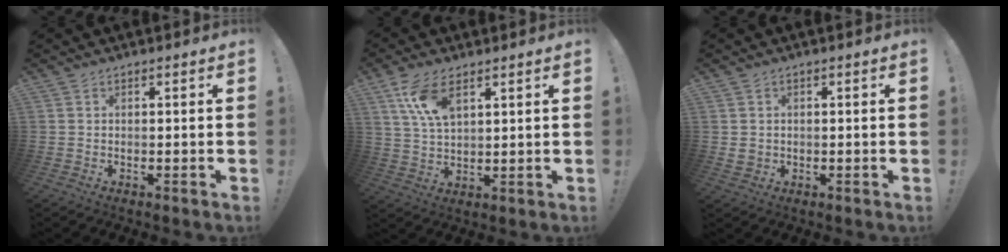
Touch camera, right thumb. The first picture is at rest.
{"total": 9.8, "force": [5.3, 4.4, 6.9], "torque": [-0.132, -0.019, 0.098]}
{"total": 2.7, "force": [0.5, 2.4, 1.1], "torque": [-0.014, 0.001, 0.011]}